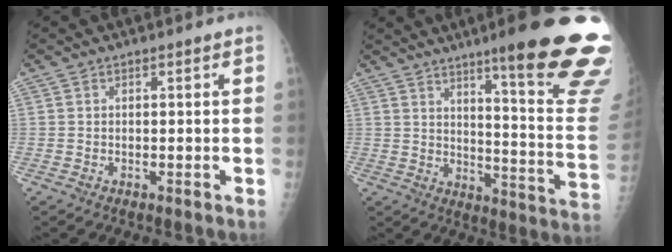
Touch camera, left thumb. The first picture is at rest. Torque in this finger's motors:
{"motor_torque": [4.10, 0.91, 1.50, -1.28, 0.37]}